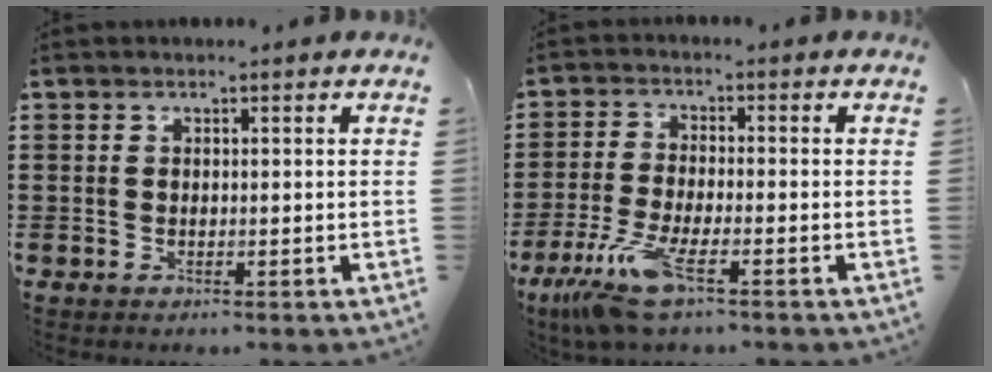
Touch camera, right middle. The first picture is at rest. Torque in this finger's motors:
{"motor_torque": [1.19, -0.95, 0.23, 0.19]}